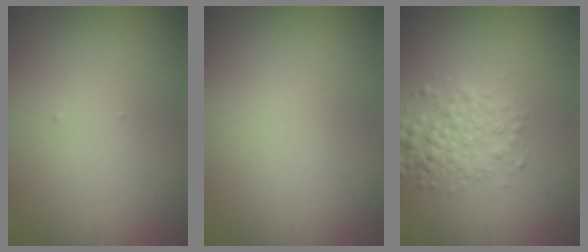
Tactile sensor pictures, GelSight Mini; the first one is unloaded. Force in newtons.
{"total": 0.0}
{"total": 2.9, "press": 2.9, "slide": 0.0}